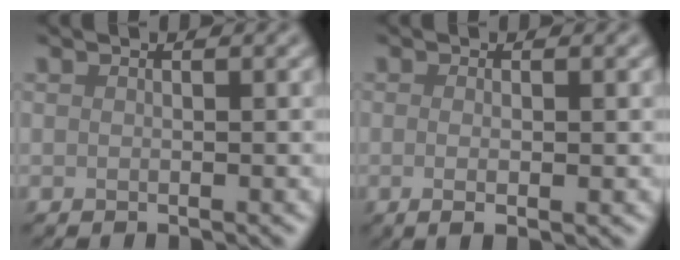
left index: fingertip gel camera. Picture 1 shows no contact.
{"total": 2.0, "force": [-0.2, 0.5, 2.0], "torque": [-0.034, -0.008, -0.005]}